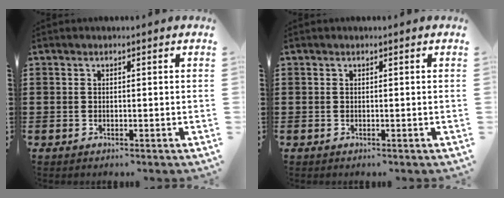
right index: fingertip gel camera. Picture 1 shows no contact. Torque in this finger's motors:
{"motor_torque": [-0.70, 1.43, 0.00, 0.02]}